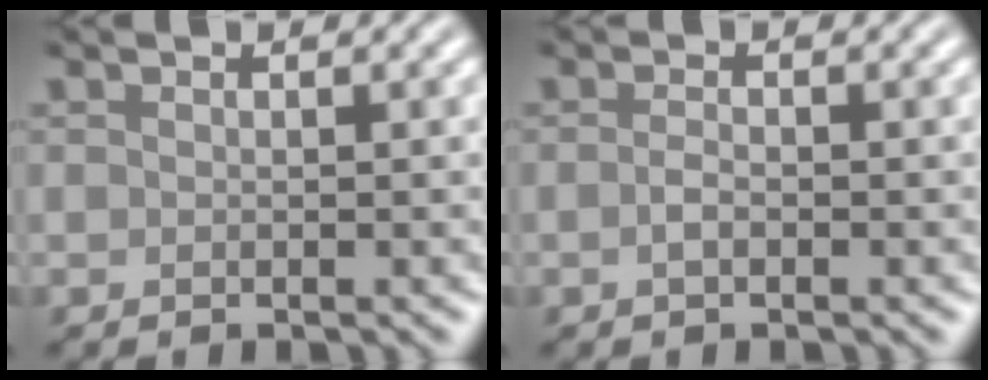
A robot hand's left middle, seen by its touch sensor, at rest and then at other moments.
{"total": 0.9, "force": [-0.3, 0.3, 0.7], "torque": [-0.018, 0.003, -0.008]}